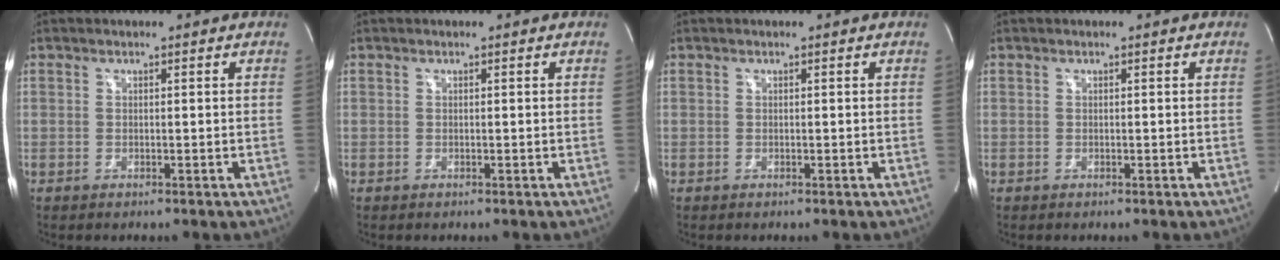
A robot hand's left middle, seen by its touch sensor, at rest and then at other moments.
{"total": 0.0}
{"total": 0.0}
{"total": 0.0}